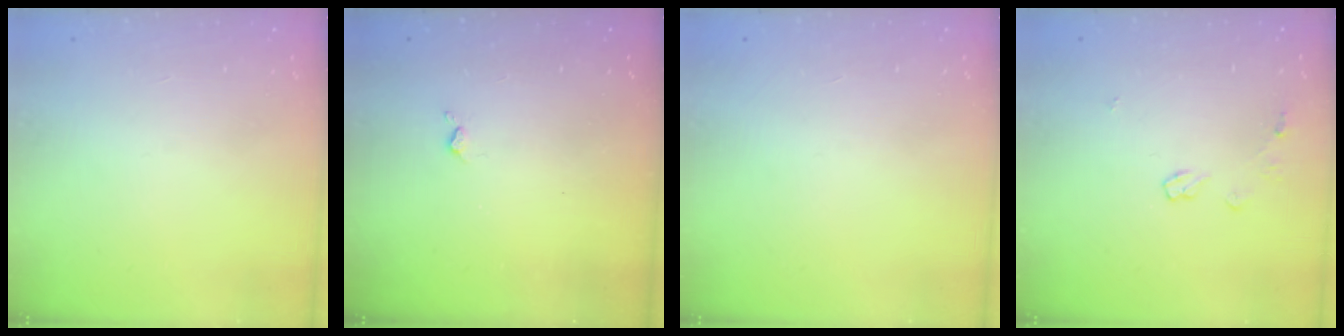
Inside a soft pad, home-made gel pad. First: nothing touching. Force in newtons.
{"total": 2.2, "press": 2.1, "slide": 0.5}
{"total": 0.0}
{"total": 4.4, "press": 4.4, "slide": 0.5}